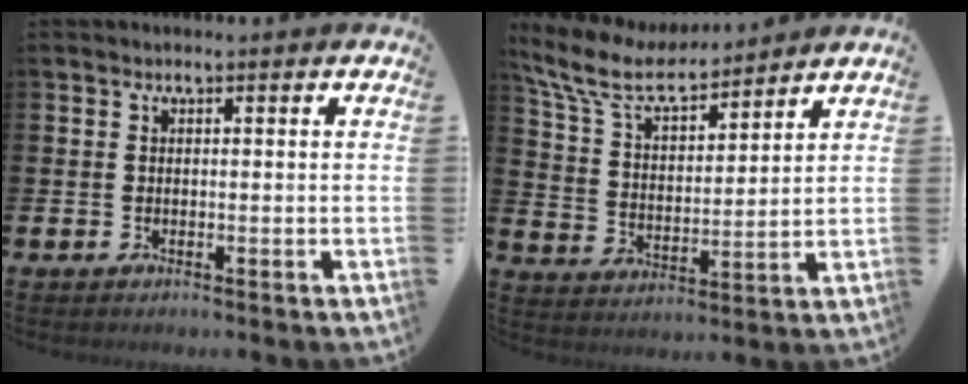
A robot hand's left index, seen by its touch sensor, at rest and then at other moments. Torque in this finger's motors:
{"motor_torque": [0.96, -1.18, 0.19, 0.20]}